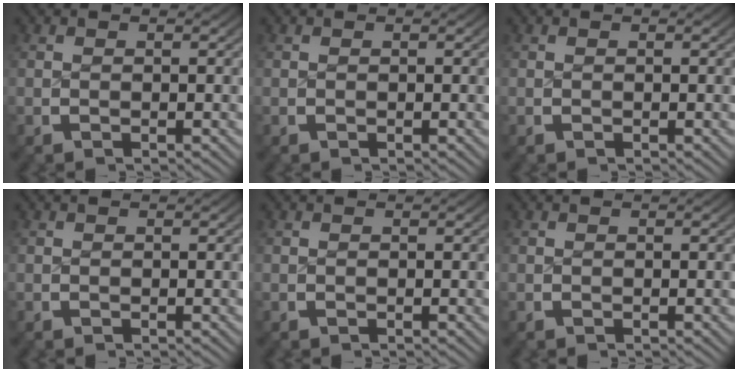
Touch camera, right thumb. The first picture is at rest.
{"total": 0.0}
{"total": 0.0}
{"total": 0.0}
{"total": 0.0}
{"total": 0.0}